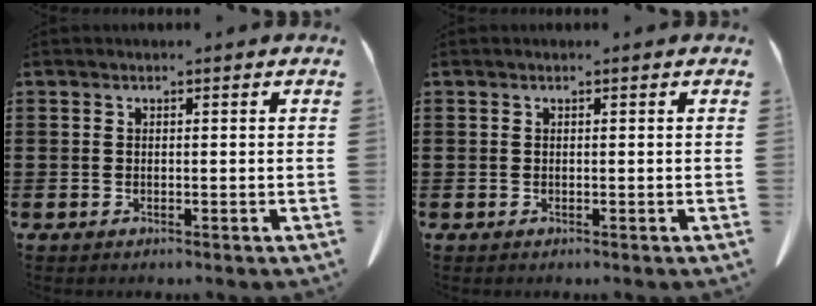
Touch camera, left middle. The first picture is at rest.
{"total": 0.0}